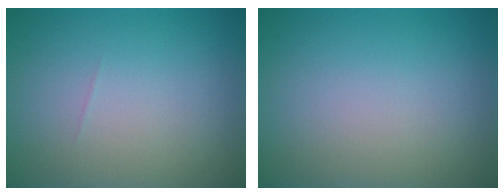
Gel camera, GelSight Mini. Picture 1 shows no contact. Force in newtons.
{"total": 0.0}